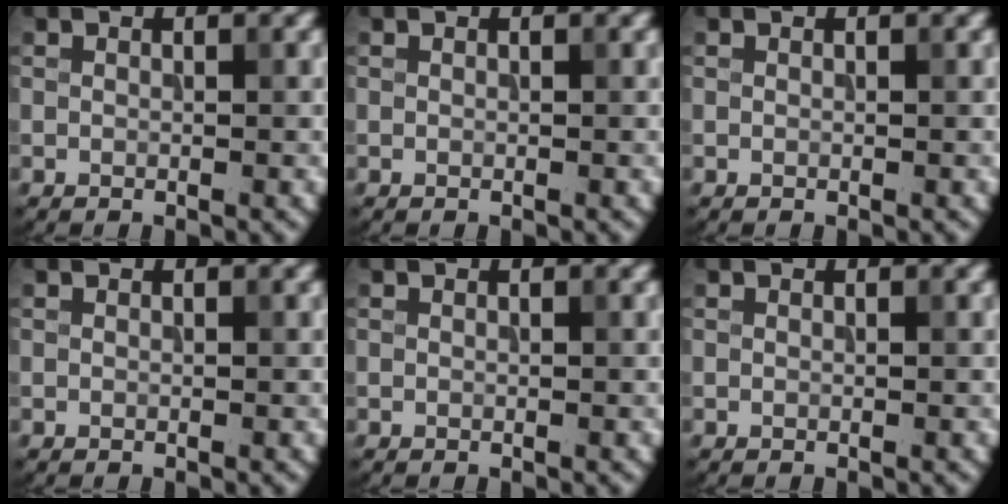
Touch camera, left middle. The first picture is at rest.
{"total": 0.0}
{"total": 0.0}
{"total": 0.0}
{"total": 0.0}
{"total": 0.0}